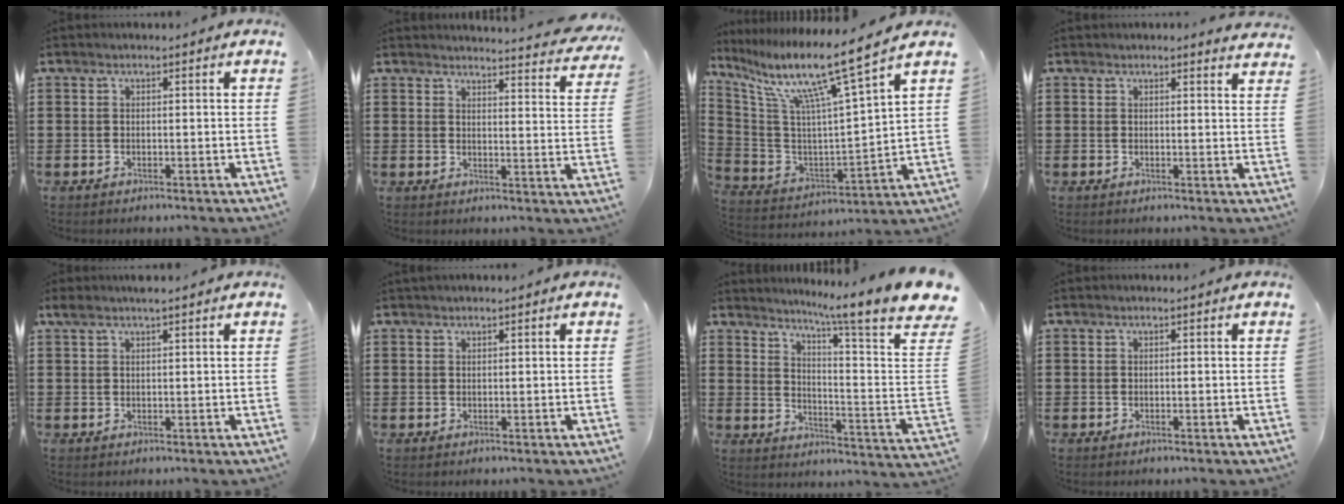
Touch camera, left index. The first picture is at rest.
{"total": 3.7, "force": [3.6, -0.1, 0.8], "torque": [-0.022, -0.023, 0.062]}
{"total": 12.1, "force": [8.5, -0.3, 8.6], "torque": [-0.187, -0.061, 0.129]}
{"total": 1.5, "force": [1.4, 0.4, 0.1], "torque": [-0.006, 0.002, 0.028]}
{"total": 1.9, "force": [1.3, 0.2, 1.4], "torque": [-0.028, 0.001, 0.025]}
{"total": 0.7, "force": [0.5, 0.0, 0.5], "torque": [-0.011, -0.001, 0.010]}
{"total": 9.1, "force": [7.2, -1.0, 5.5], "torque": [-0.117, -0.063, 0.111]}
{"total": 0.0}